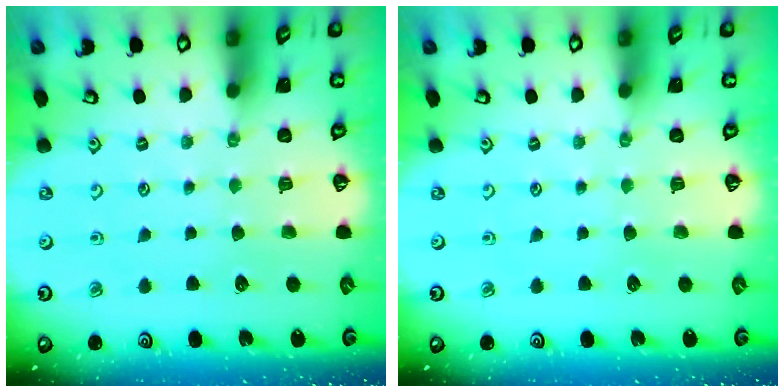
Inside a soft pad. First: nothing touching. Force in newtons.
{"total": 0.0}